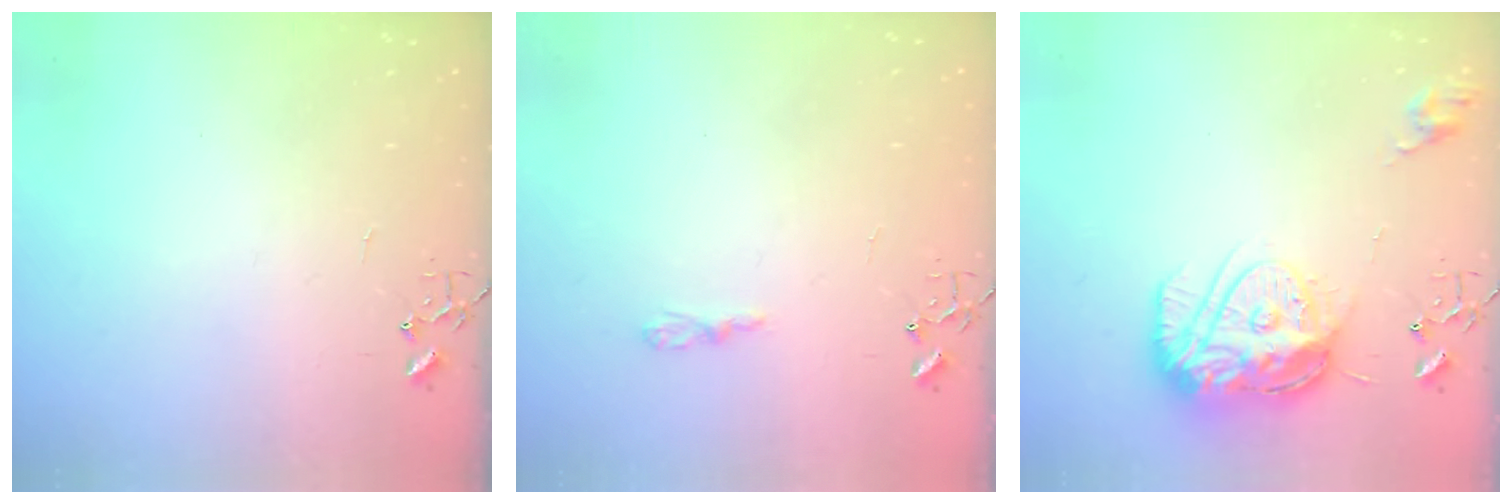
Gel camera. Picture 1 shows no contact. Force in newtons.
{"total": 4.8, "press": 4.7, "slide": 0.6}
{"total": 15.2, "press": 15.1, "slide": 1.5}